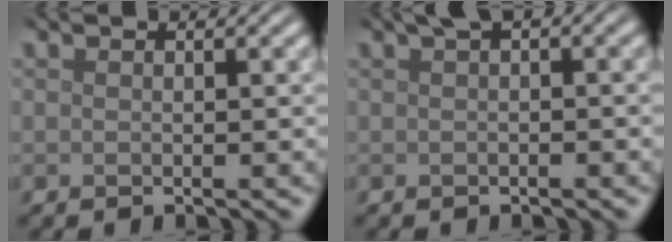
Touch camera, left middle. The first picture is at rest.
{"total": 1.7, "force": [0.6, 0.5, 1.6], "torque": [-0.019, 0.007, 0.009]}